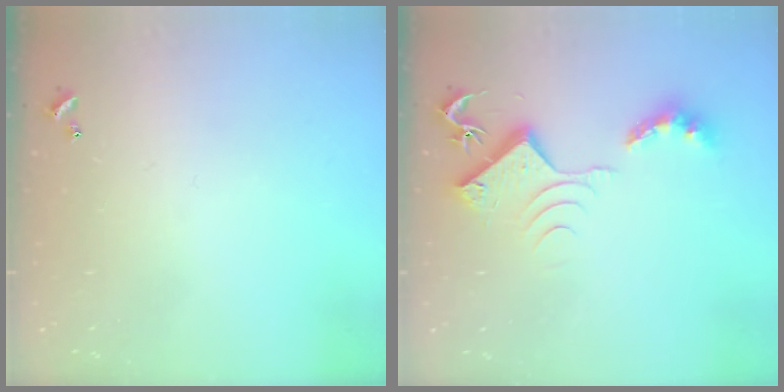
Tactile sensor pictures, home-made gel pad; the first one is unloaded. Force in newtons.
{"total": 10.4, "press": 10.3, "slide": 0.5}